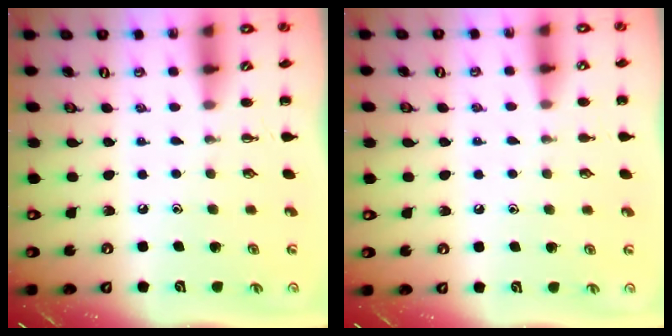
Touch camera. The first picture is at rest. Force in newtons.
{"total": 5.6, "press": 5.2, "slide": 2.2}